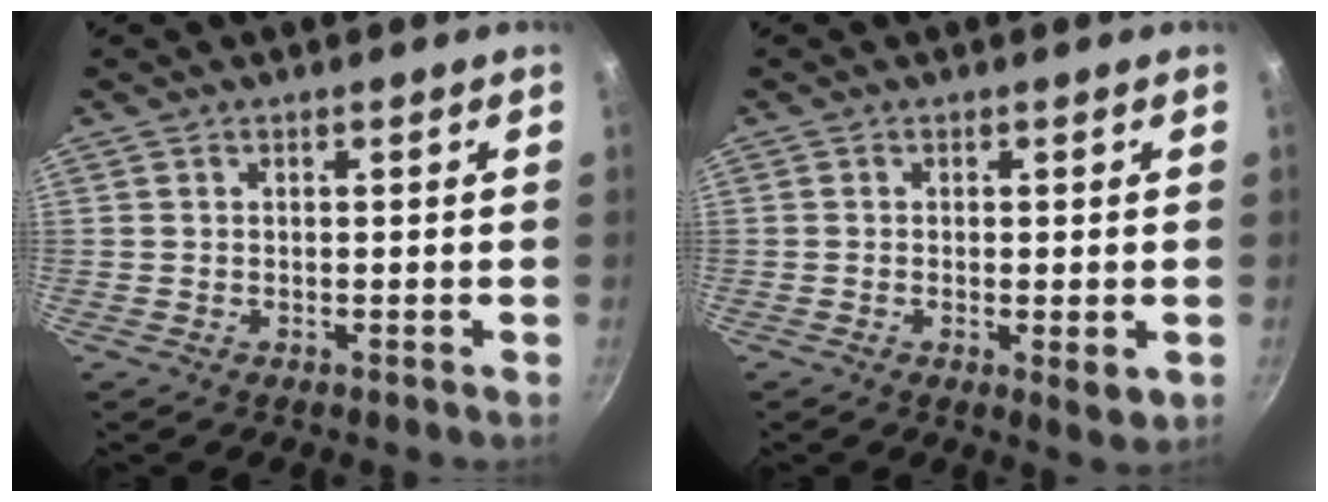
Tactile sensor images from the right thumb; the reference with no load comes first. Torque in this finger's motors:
{"motor_torque": [-0.13, 0.17, -0.36, 0.16, 0.02]}